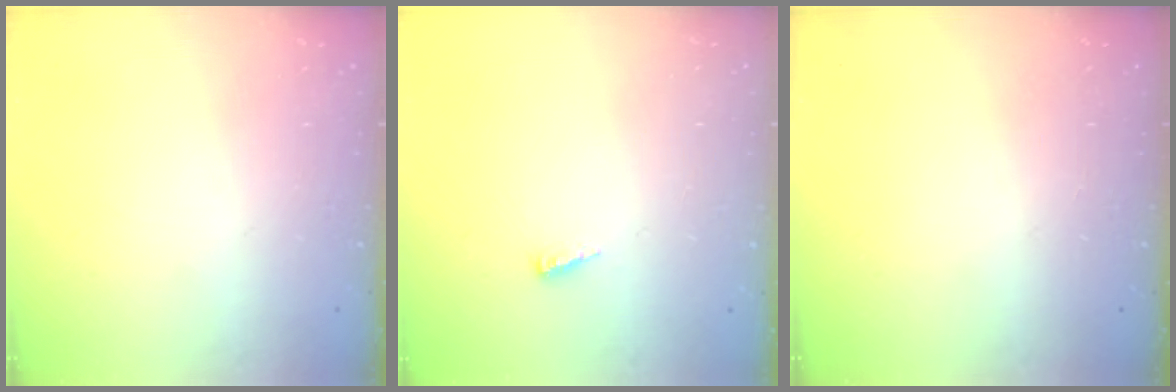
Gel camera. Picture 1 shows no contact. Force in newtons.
{"total": 2.5, "press": 2.5, "slide": 0.2}
{"total": 0.0}